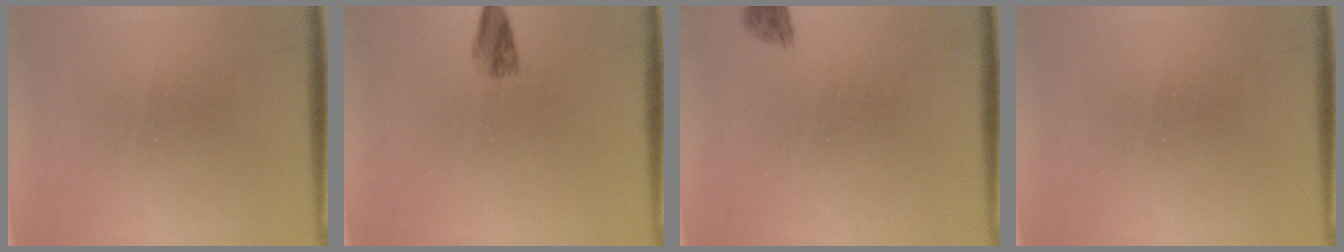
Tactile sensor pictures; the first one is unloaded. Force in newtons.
{"total": 1.8}
{"total": 1.6}
{"total": 0.0}